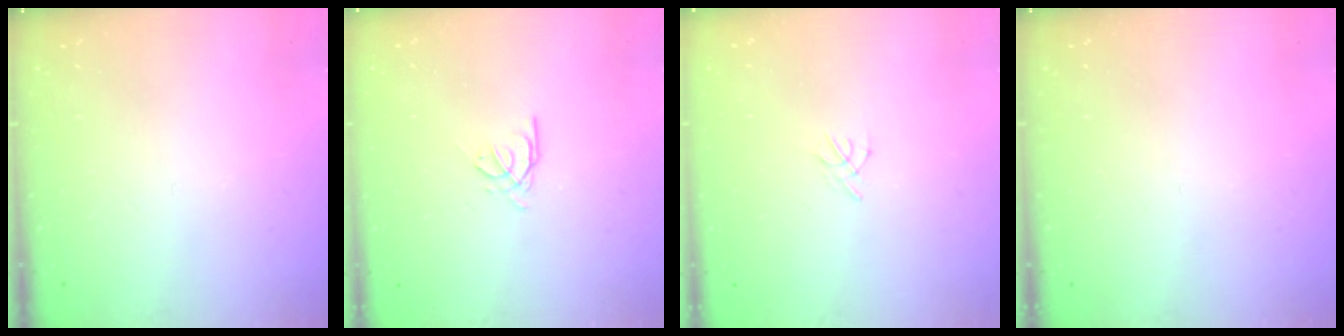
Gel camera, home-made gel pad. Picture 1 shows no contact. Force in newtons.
{"total": 0.7, "press": 0.6, "slide": 0.3}
{"total": 1.3, "press": 1.2, "slide": 0.4}
{"total": 0.0}